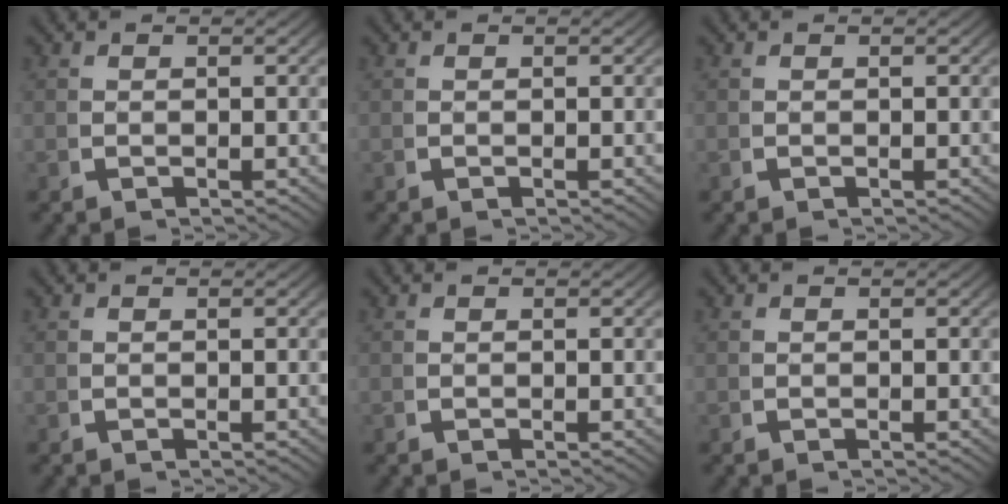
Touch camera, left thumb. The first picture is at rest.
{"total": 0.0}
{"total": 0.0}
{"total": 0.0}
{"total": 0.0}
{"total": 0.0}